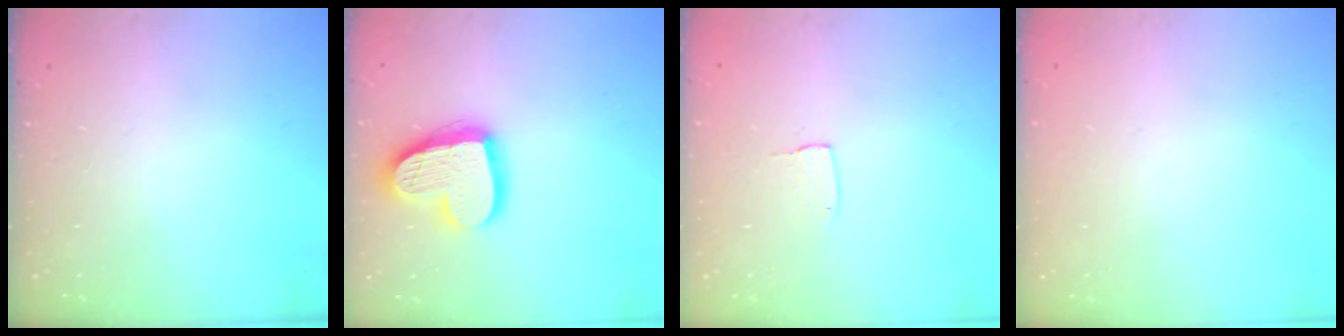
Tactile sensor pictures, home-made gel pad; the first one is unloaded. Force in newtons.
{"total": 16.9, "press": 16.9, "slide": 1.6}
{"total": 3.2, "press": 3.2, "slide": 0.2}
{"total": 0.0}